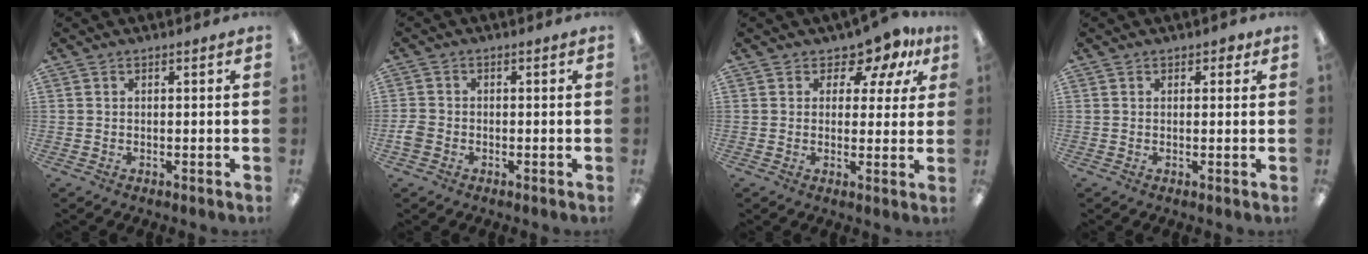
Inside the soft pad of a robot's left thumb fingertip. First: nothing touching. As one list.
[{"total": 2.8, "force": [-1.2, 2.1, 1.3], "torque": [-0.018, 0.007, -0.020]}, {"total": 6.7, "force": [4.5, 4.2, 2.6], "torque": [-0.035, -0.029, 0.079]}, {"total": 1.4, "force": [0.8, 1.0, 0.6], "torque": [-0.004, 0.000, 0.012]}]